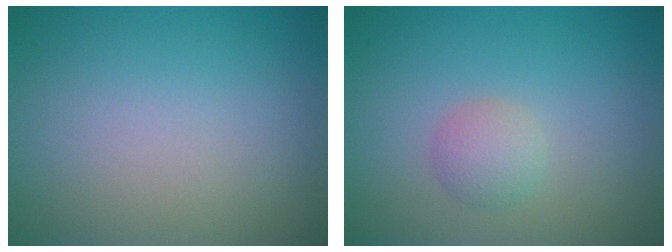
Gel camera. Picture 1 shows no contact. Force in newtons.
{"total": 1.8, "press": 1.8, "slide": 0.1}